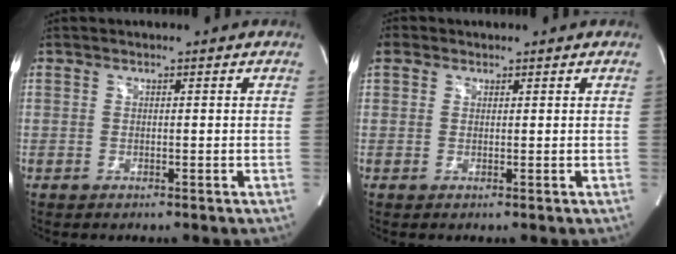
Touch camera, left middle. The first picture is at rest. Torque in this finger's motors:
{"motor_torque": [0.41, -0.30, 1.05, 0.21]}